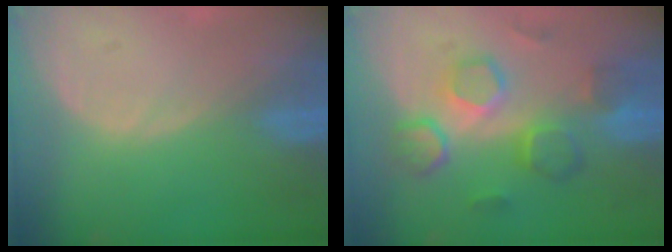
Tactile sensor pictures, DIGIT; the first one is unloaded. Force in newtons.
{"total": 8.3, "press": 8.2, "slide": 1.4}